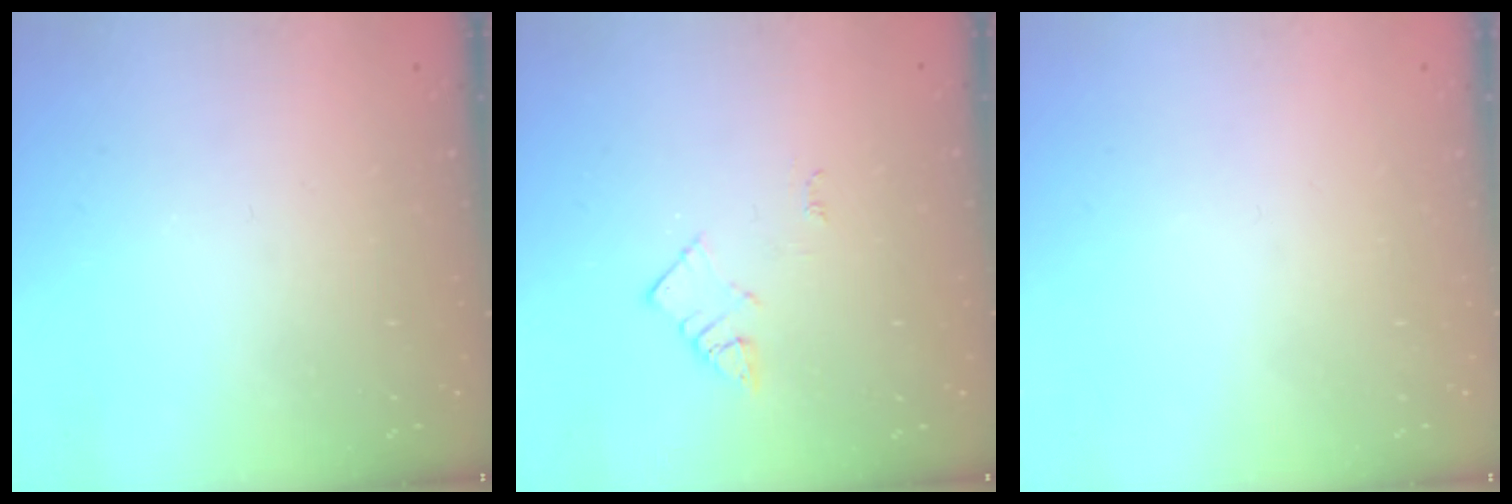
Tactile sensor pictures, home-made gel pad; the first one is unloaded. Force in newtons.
{"total": 2.7, "press": 2.6, "slide": 0.4}
{"total": 1.8, "press": 1.7, "slide": 0.1}